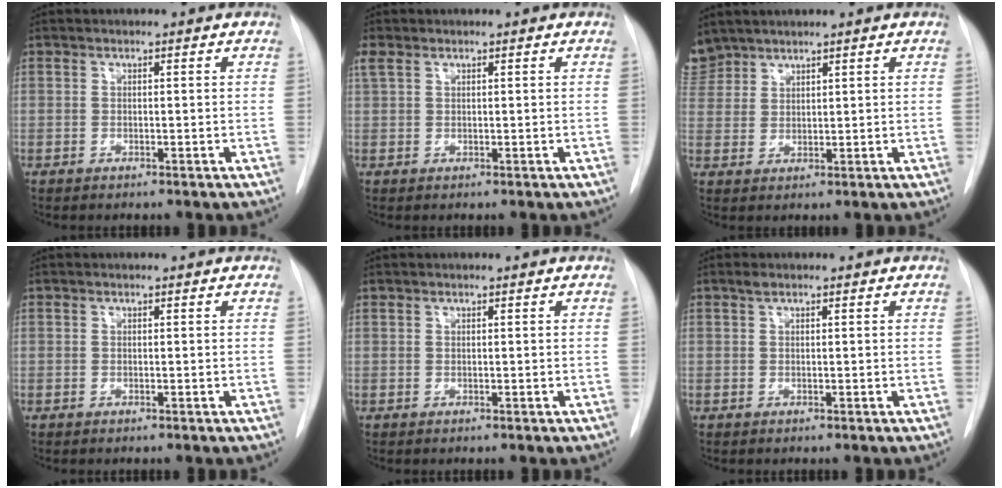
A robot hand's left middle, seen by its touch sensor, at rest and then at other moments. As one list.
[{"total": 1.8, "force": [1.1, 1.0, 1.0], "torque": [-0.034, 0.020, 0.028]}, {"total": 5.6, "force": [4.9, 2.8, 0.4], "torque": [-0.012, 0.012, 0.108]}, {"total": 0.0}, {"total": 0.0}, {"total": 0.7, "force": [0.5, 0.3, 0.4], "torque": [-0.007, 0.010, 0.010]}]